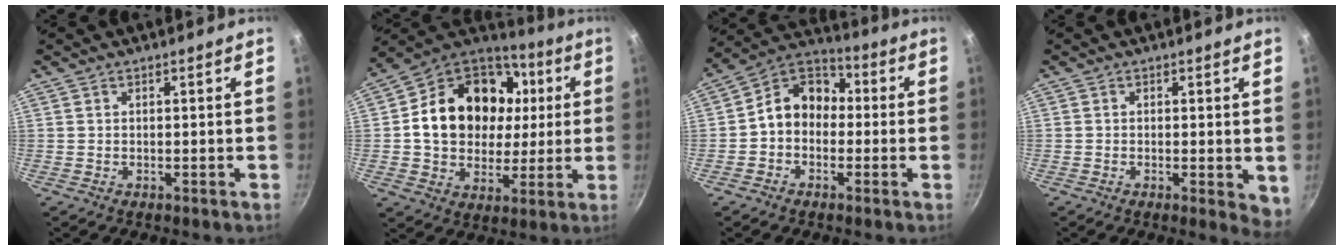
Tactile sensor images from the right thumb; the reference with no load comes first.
{"total": 23.2, "force": [3.5, 18.3, 13.7], "torque": [-0.216, 0.029, 0.059]}
{"total": 10.1, "force": [-0.8, 8.1, 5.9], "torque": [-0.060, 0.043, -0.039]}
{"total": 4.2, "force": [-0.4, 1.6, 3.8], "torque": [-0.045, -0.011, -0.006]}